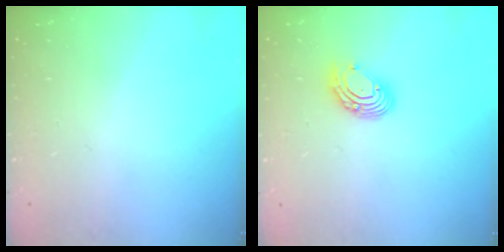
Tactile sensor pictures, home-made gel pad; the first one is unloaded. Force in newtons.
{"total": 8.3, "press": 8.2, "slide": 0.7}